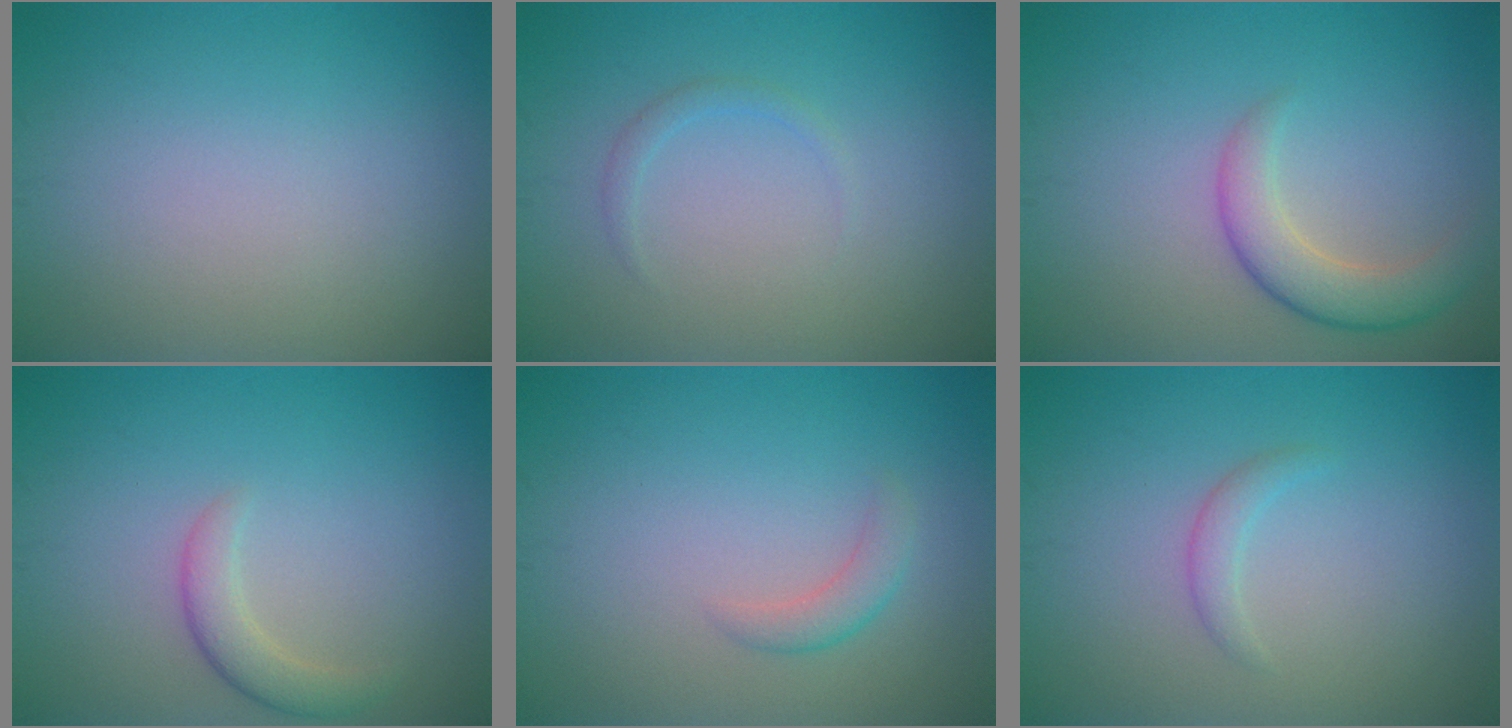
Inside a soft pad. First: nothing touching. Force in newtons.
{"total": 0.9, "press": 0.9, "slide": 0.1}
{"total": 3.6, "press": 3.6, "slide": 0.2}
{"total": 2.2, "press": 2.2, "slide": 0.2}
{"total": 1.5, "press": 1.5, "slide": 0.1}
{"total": 1.2, "press": 1.2, "slide": 0.1}